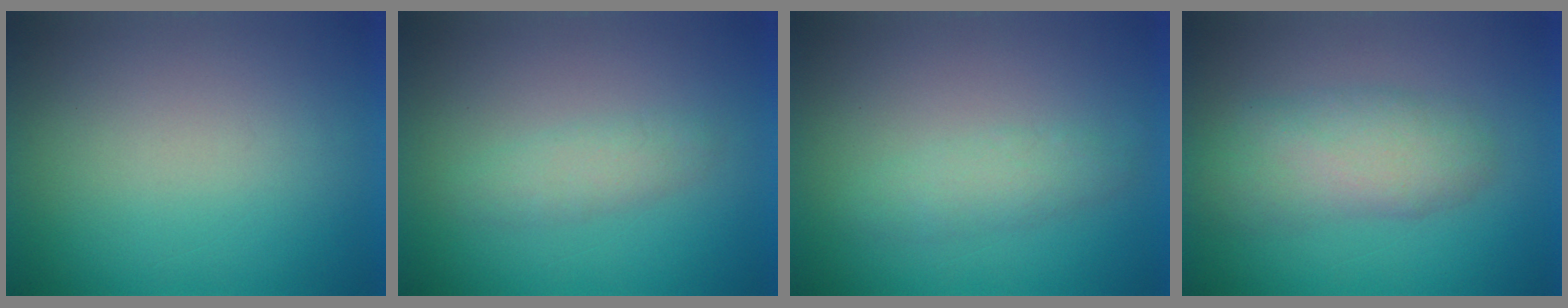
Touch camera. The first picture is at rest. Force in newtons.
{"total": 2.2}
{"total": 2.4}
{"total": 4.5}